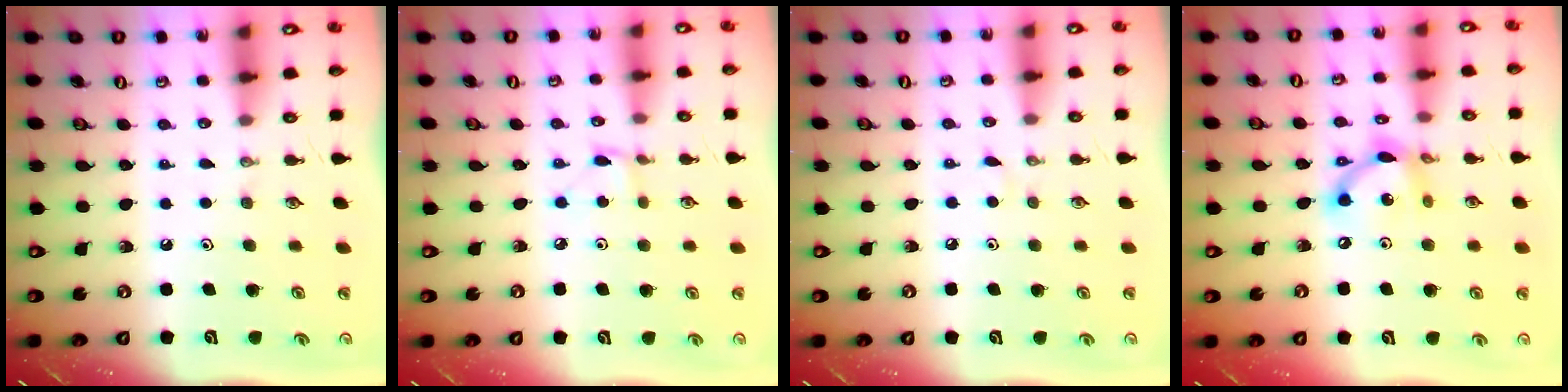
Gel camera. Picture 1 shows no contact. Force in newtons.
{"total": 2.0, "press": 2.0, "slide": 0.1}
{"total": 2.1, "press": 2.1, "slide": 0.3}
{"total": 11.4, "press": 11.3, "slide": 1.0}